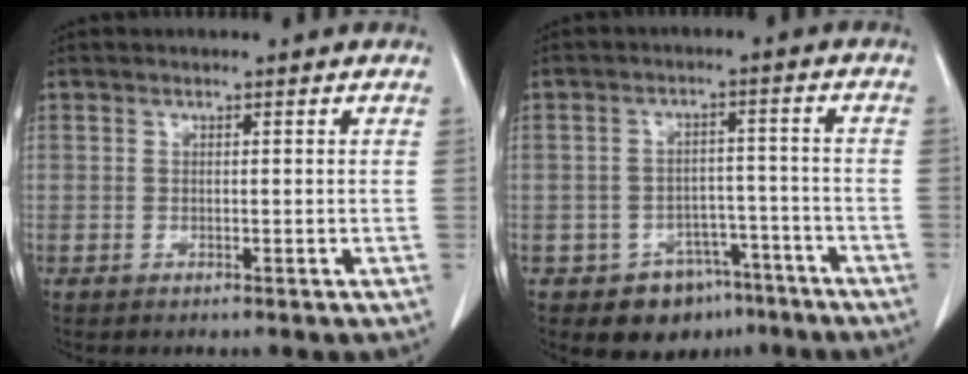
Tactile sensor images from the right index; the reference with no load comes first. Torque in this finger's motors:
{"motor_torque": [-0.02, -0.06, -0.06, -0.04]}